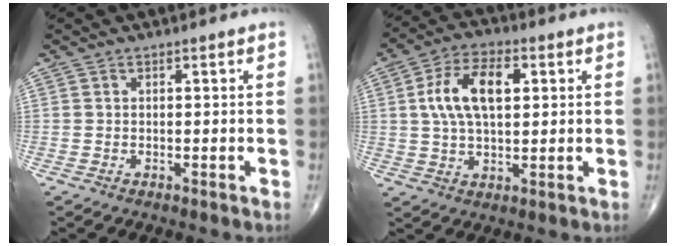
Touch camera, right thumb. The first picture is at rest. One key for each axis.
{"total": 11.9, "fx": 2.4, "fy": 6.2, "fz": 9.8, "tx": -0.175, "ty": 0.011, "tz": 0.040}